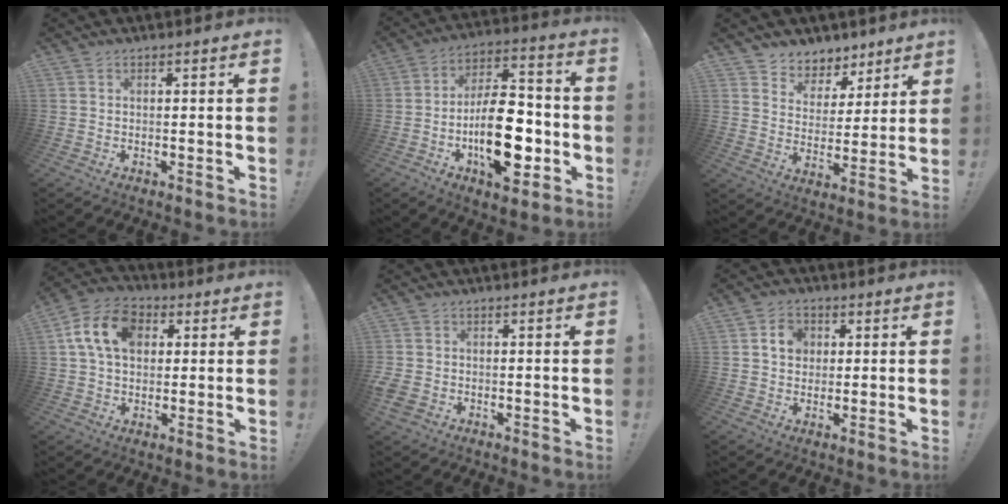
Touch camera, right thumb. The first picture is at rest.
{"total": 22.0, "force": [-5.5, 10.9, 18.3], "torque": [-0.297, 0.025, -0.078]}
{"total": 7.2, "force": [4.9, 5.2, 0.8], "torque": [-0.010, -0.044, 0.096]}
{"total": 14.2, "force": [3.8, 10.2, 9.1], "torque": [-0.159, 0.012, 0.076]}
{"total": 3.6, "force": [-1.1, 2.9, 1.8], "torque": [-0.048, 0.005, -0.017]}
{"total": 6.2, "force": [1.3, 5.2, 3.1], "torque": [-0.052, 0.011, 0.025]}